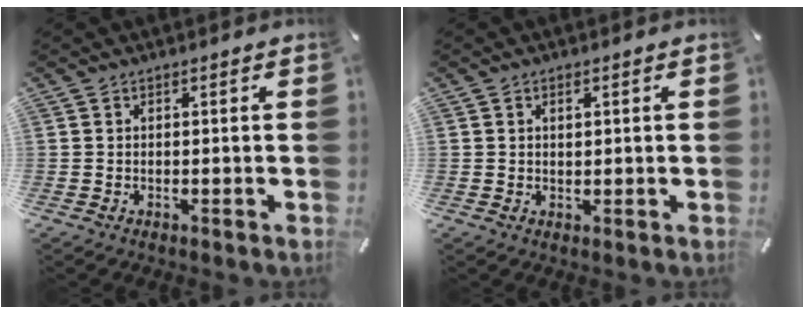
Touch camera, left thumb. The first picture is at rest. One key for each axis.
{"total": 1.2, "fx": 0.4, "fy": 0.8, "fz": 0.8, "tx": -0.010, "ty": 0.000, "tz": 0.006}